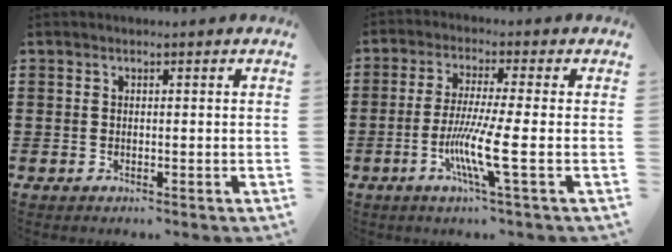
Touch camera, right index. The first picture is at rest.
{"total": 8.5, "force": [-2.5, -0.2, 8.1], "torque": [-0.164, -0.025, -0.052]}